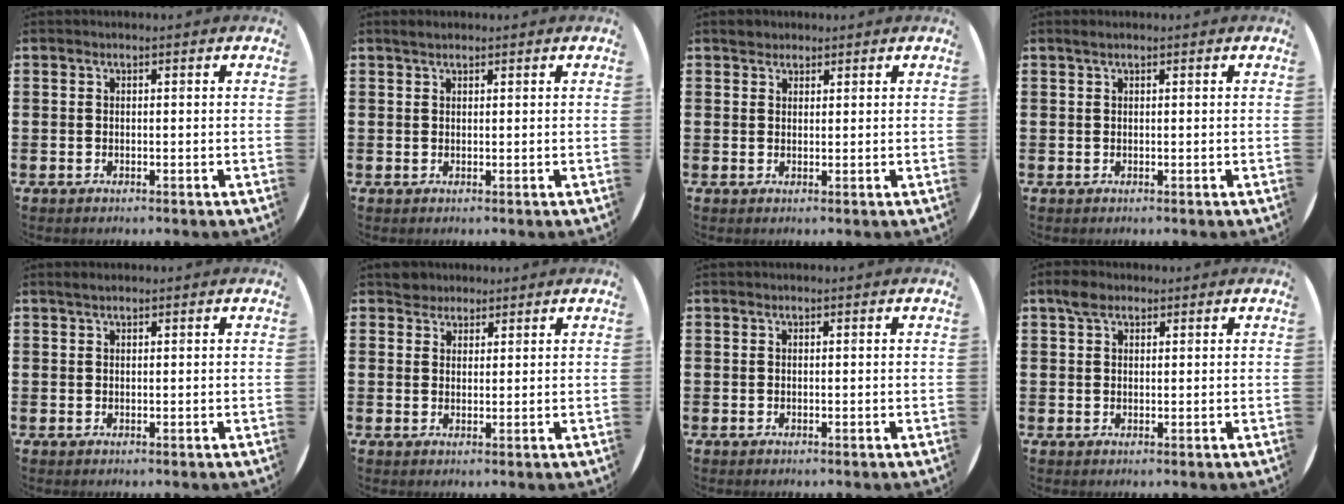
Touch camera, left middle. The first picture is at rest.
{"total": 1.0, "force": [0.9, 0.3, 0.2], "torque": [-0.005, 0.002, 0.017]}
{"total": 1.7, "force": [1.5, 0.8, -0.1], "torque": [0.006, 0.001, 0.030]}
{"total": 0.5, "force": [0.4, 0.0, 0.3], "torque": [-0.007, 0.001, 0.007]}
{"total": 0.9, "force": [0.8, 0.2, 0.3], "torque": [-0.007, 0.003, 0.014]}
{"total": 2.5, "force": [2.3, 1.1, -0.2], "torque": [0.005, 0.003, 0.045]}
{"total": 0.0}
{"total": 2.5, "force": [1.9, 1.3, 1.0], "torque": [-0.015, 0.004, 0.033]}